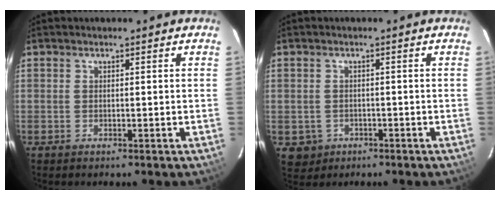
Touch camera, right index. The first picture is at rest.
{"total": 3.9, "force": [-1.2, 3.7, 0.6], "torque": [-0.022, 0.004, -0.008]}